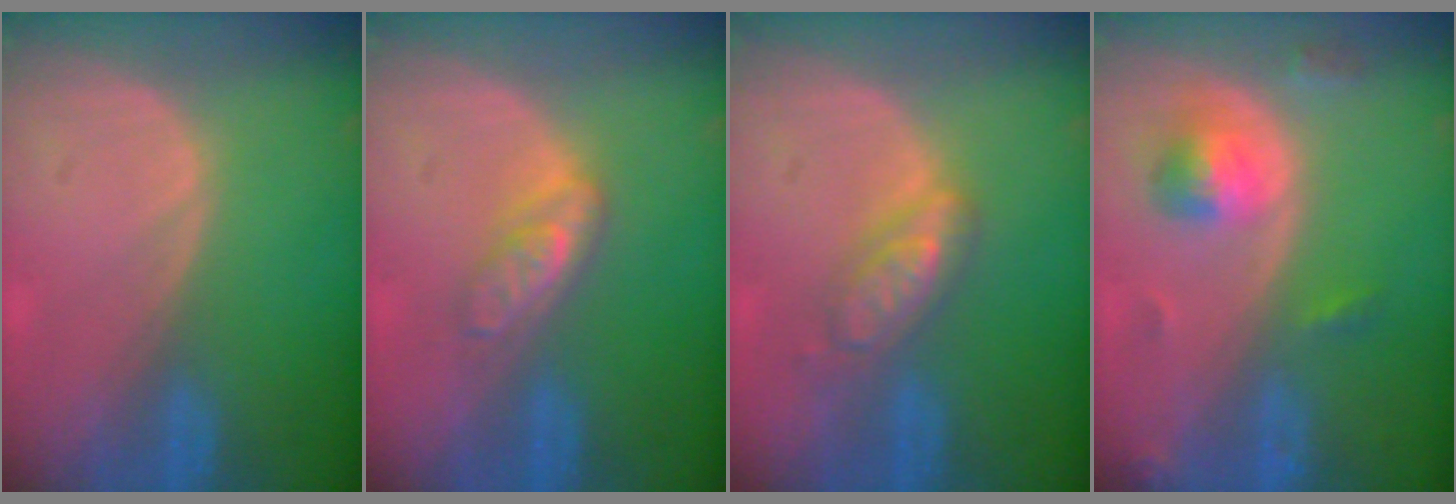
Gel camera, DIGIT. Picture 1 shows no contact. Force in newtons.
{"total": 4.6, "press": 4.1, "slide": 2.2}
{"total": 5.0, "press": 5.0, "slide": 0.2}
{"total": 5.1, "press": 5.0, "slide": 1.0}